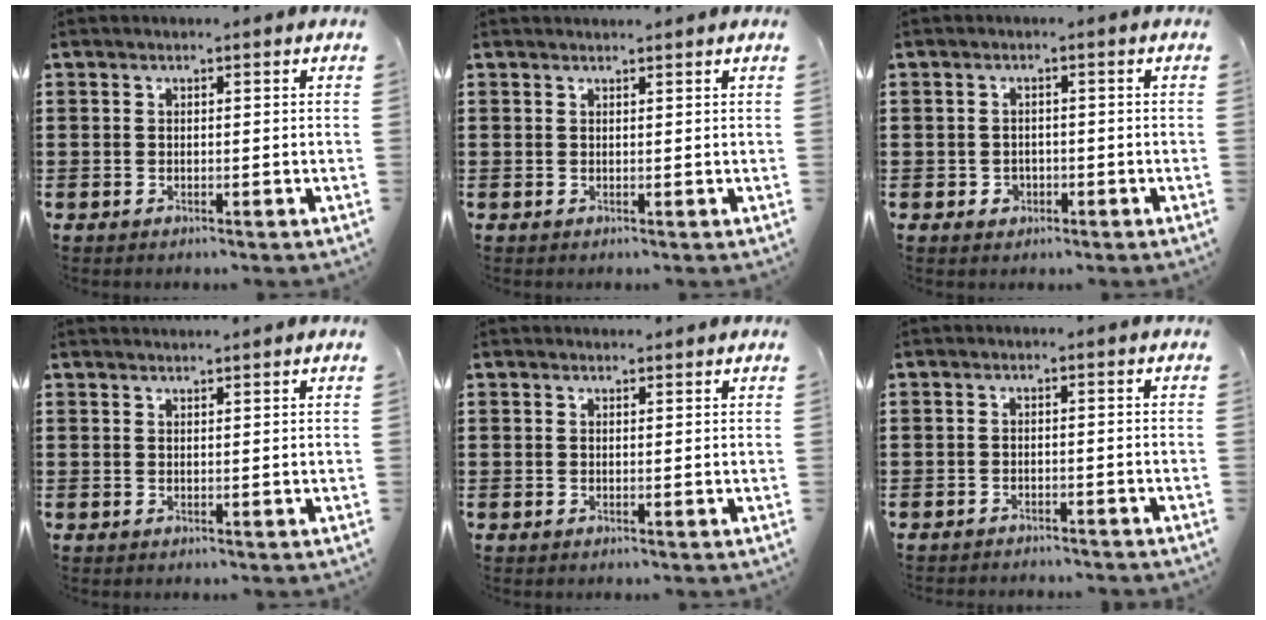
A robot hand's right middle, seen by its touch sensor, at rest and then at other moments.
{"total": 0.8, "force": [0.8, -0.2, 0.0], "torque": [-0.001, -0.001, 0.016]}
{"total": 1.2, "force": [-0.5, 1.1, 0.3], "torque": [-0.010, 0.002, -0.012]}
{"total": 1.2, "force": [1.2, -0.2, 0.0], "torque": [-0.002, -0.002, 0.024]}
{"total": 0.8, "force": [0.8, 0.0, -0.1], "torque": [-0.001, 0.000, 0.017]}
{"total": 1.4, "force": [-1.4, 0.0, 0.0], "torque": [-0.003, 0.002, -0.029]}